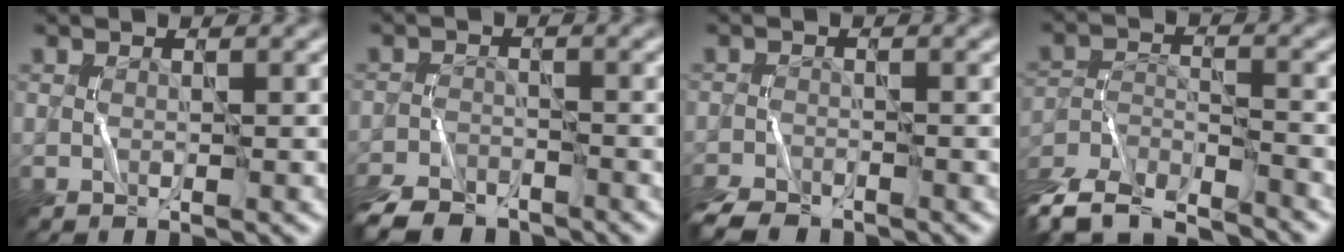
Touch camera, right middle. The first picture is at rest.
{"total": 6.5, "force": [-5.6, 2.6, 2.2], "torque": [-0.043, -0.024, -0.101]}
{"total": 4.1, "force": [-3.6, 1.4, 1.3], "torque": [-0.027, -0.018, -0.073]}
{"total": 10.1, "force": [-9.4, 3.0, 2.1], "torque": [-0.035, -0.009, -0.155]}